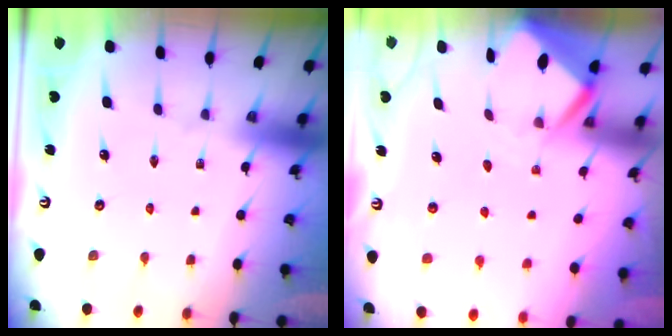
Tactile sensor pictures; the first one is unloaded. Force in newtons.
{"total": 3.3, "press": 3.3, "slide": 0.3}